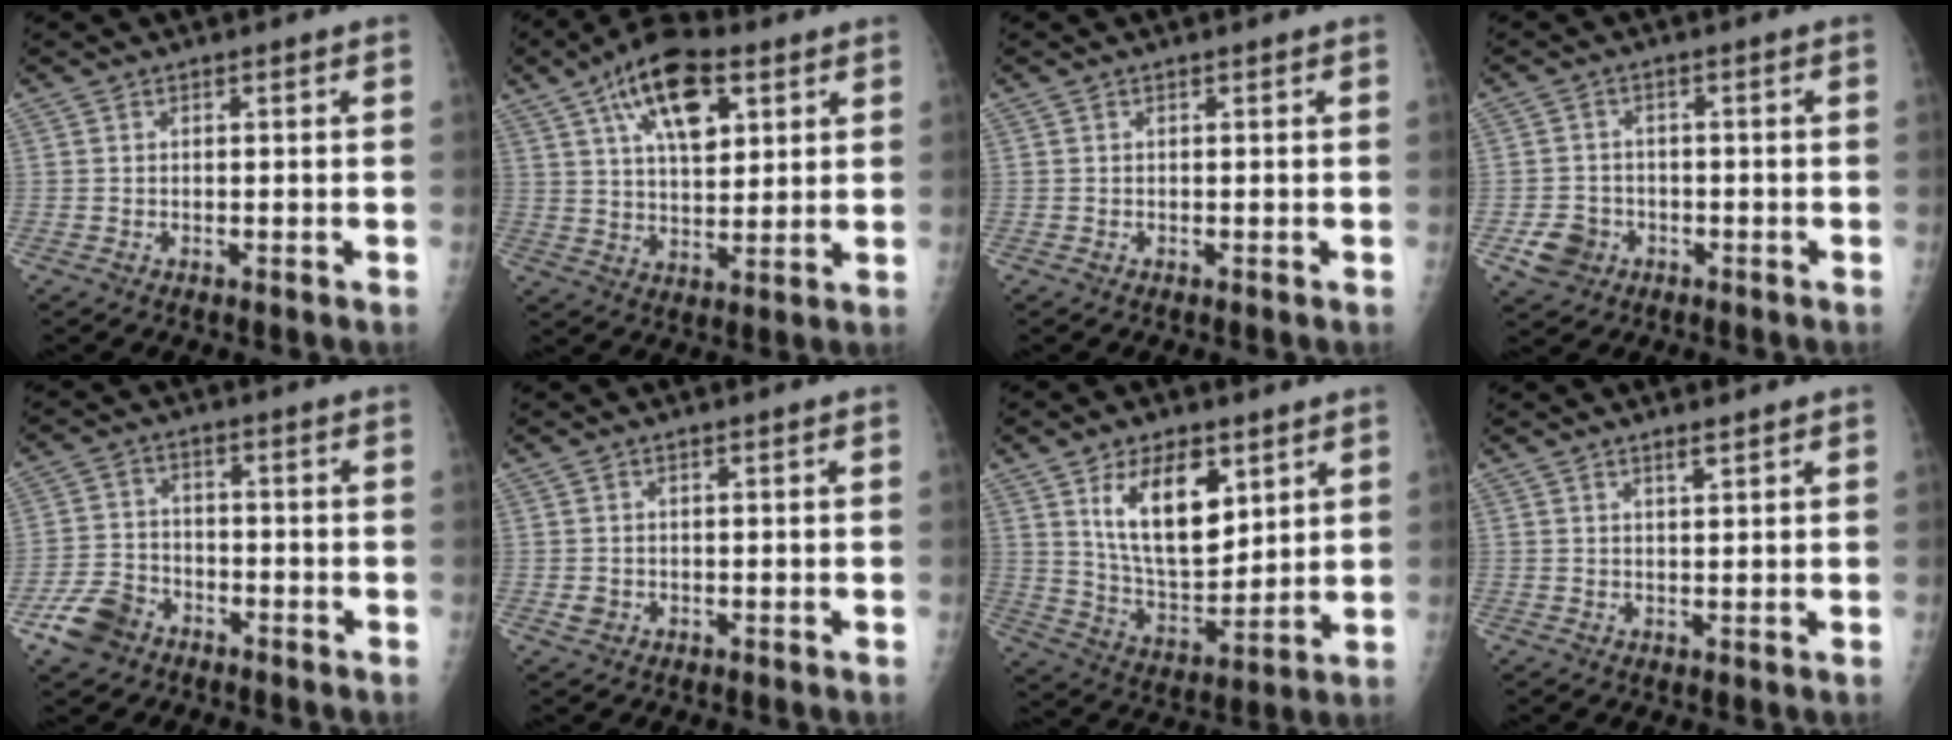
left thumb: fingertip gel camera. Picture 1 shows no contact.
{"total": 14.7, "force": [6.7, 7.1, 10.9], "torque": [-0.155, -0.010, 0.112]}
{"total": 0.0}
{"total": 5.1, "force": [-2.0, 4.3, 1.7], "torque": [-0.015, 0.012, -0.029]}
{"total": 7.4, "force": [-4.6, 5.1, 2.9], "torque": [-0.052, 0.021, -0.088]}
{"total": 1.4, "force": [0.0, 1.2, 0.7], "torque": [-0.006, 0.001, 0.006]}
{"total": 15.2, "force": [6.8, 7.8, 11.1], "torque": [-0.151, -0.043, 0.135]}
{"total": 1.8, "force": [1.4, 0.2, 1.2], "torque": [-0.016, -0.011, 0.025]}